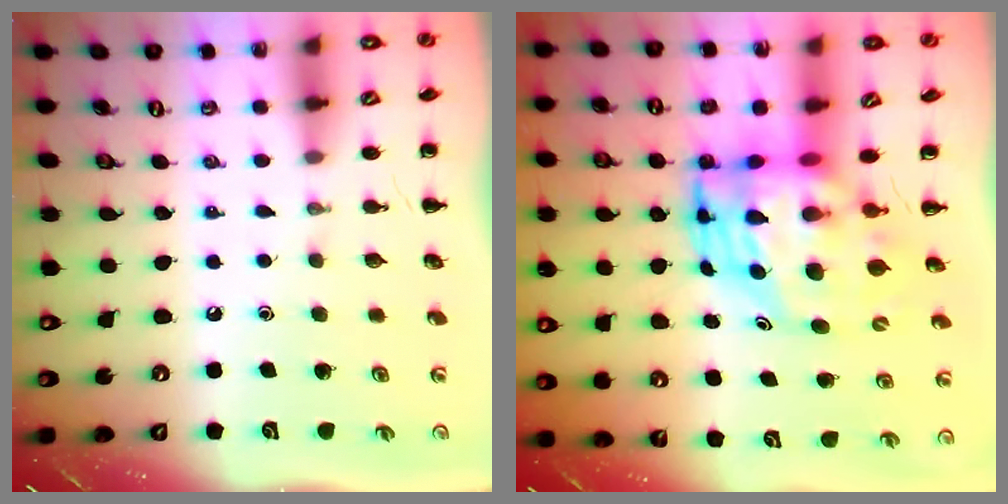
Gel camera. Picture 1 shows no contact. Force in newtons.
{"total": 8.6, "press": 8.3, "slide": 2.2}